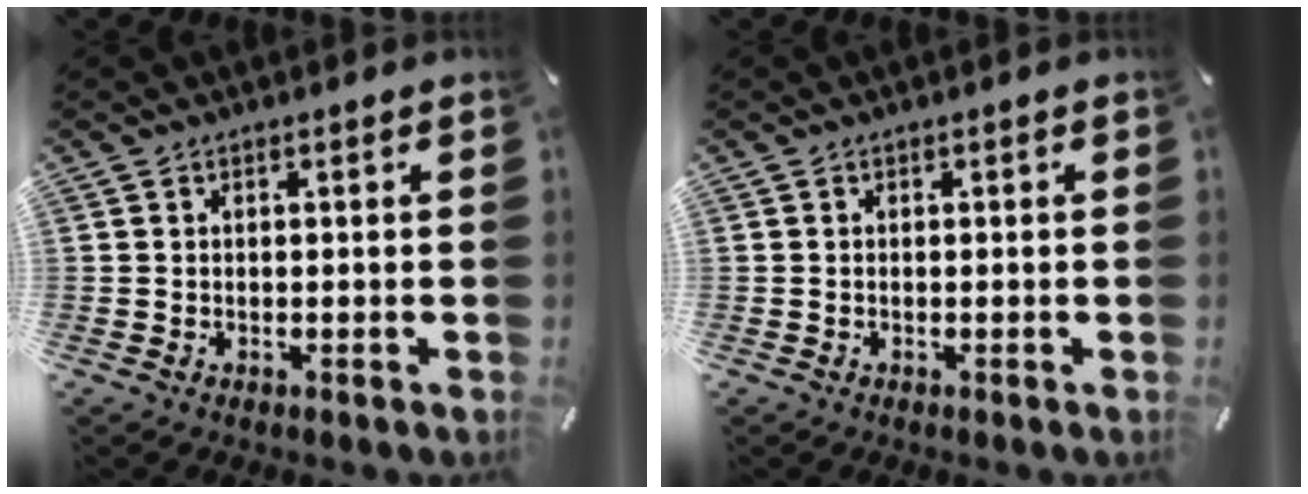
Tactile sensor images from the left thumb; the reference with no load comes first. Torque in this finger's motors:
{"motor_torque": [-0.01, 0.01, 0.00, 0.00, 0.00]}